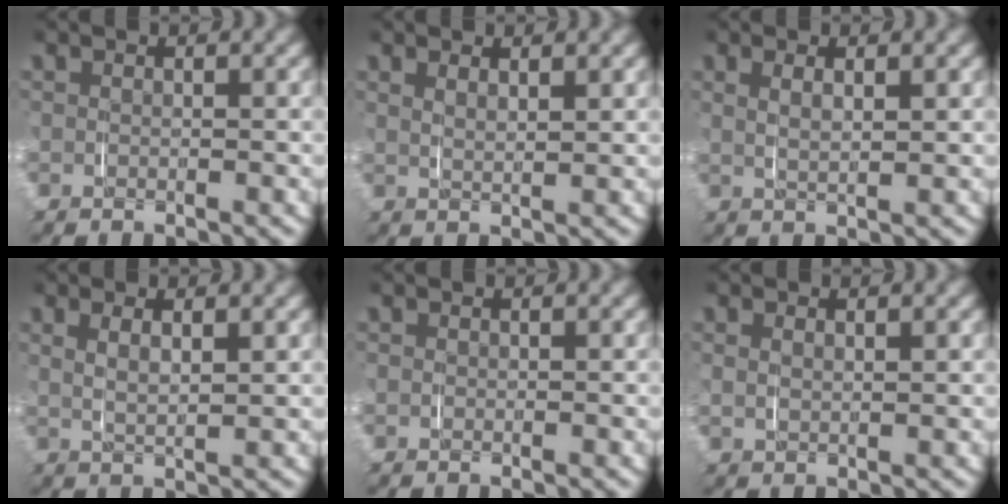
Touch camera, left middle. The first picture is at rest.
{"total": 1.4, "force": [1.1, 0.1, 0.9], "torque": [-0.019, -0.007, 0.026]}
{"total": 1.9, "force": [0.8, 0.5, 1.7], "torque": [-0.032, -0.003, 0.020]}
{"total": 2.6, "force": [0.9, 1.0, 2.2], "torque": [-0.044, -0.002, 0.021]}
{"total": 0.0}
{"total": 1.2, "force": [0.7, 0.6, 0.8], "torque": [-0.017, -0.003, 0.018]}